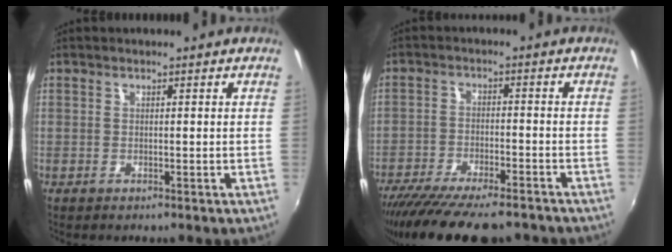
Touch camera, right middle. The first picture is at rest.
{"total": 17.3, "force": [-14.4, 3.6, 8.8], "torque": [-0.172, -0.043, -0.225]}